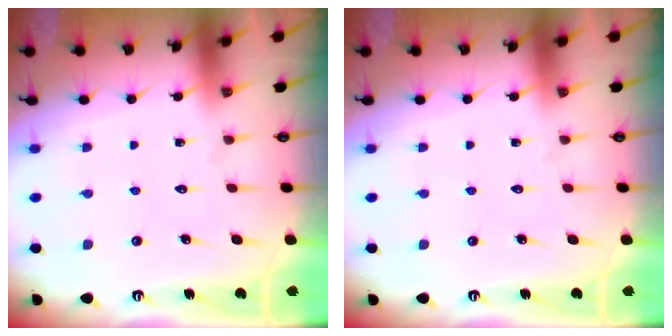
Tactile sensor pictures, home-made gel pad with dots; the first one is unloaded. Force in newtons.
{"total": 0.0}